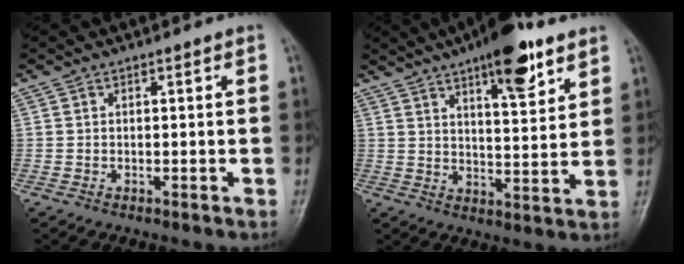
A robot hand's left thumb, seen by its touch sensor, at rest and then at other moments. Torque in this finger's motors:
{"motor_torque": [1.89, 1.13, 1.27, -1.15, 0.37]}